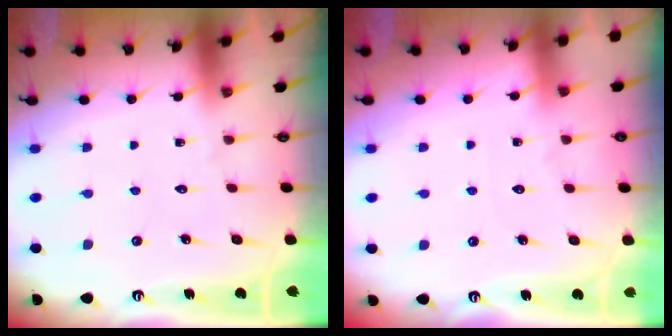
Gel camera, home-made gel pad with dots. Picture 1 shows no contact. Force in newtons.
{"total": 2.8, "press": 2.8, "slide": 0.3}